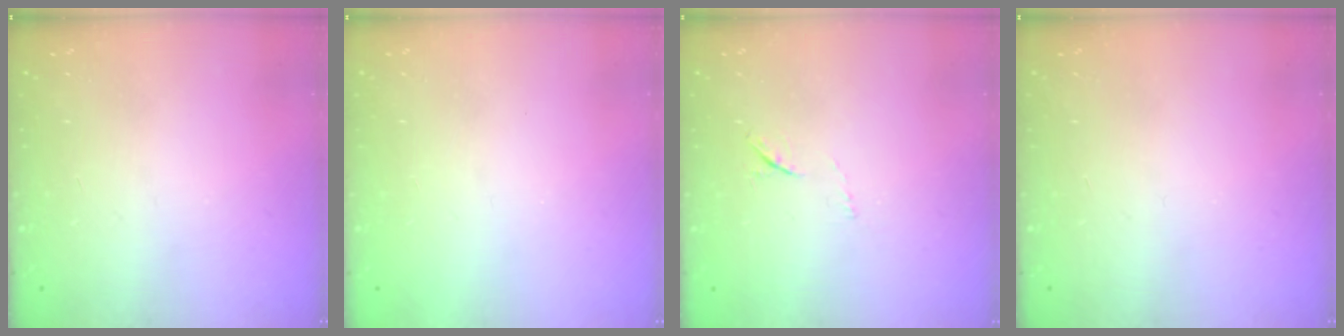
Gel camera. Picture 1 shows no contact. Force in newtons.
{"total": 1.5, "press": 1.5, "slide": 0.1}
{"total": 4.2, "press": 4.0, "slide": 1.4}
{"total": 0.0}